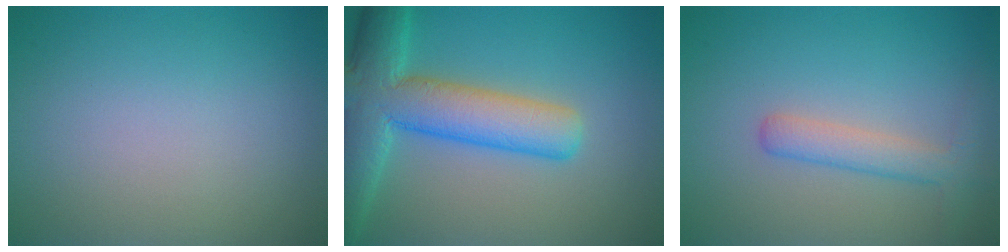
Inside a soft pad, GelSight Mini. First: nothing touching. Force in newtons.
{"total": 8.9, "press": 8.8, "slide": 0.4}
{"total": 2.3, "press": 2.3, "slide": 0.1}